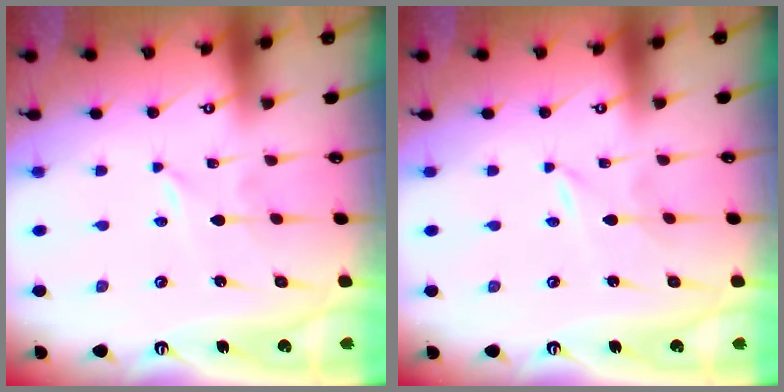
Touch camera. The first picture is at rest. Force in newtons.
{"total": 0.0}